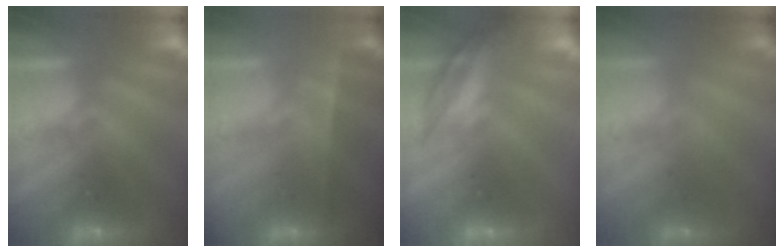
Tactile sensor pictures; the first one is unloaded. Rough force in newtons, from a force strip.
{"total": 1.9}
{"total": 2.4}
{"total": 1.7}